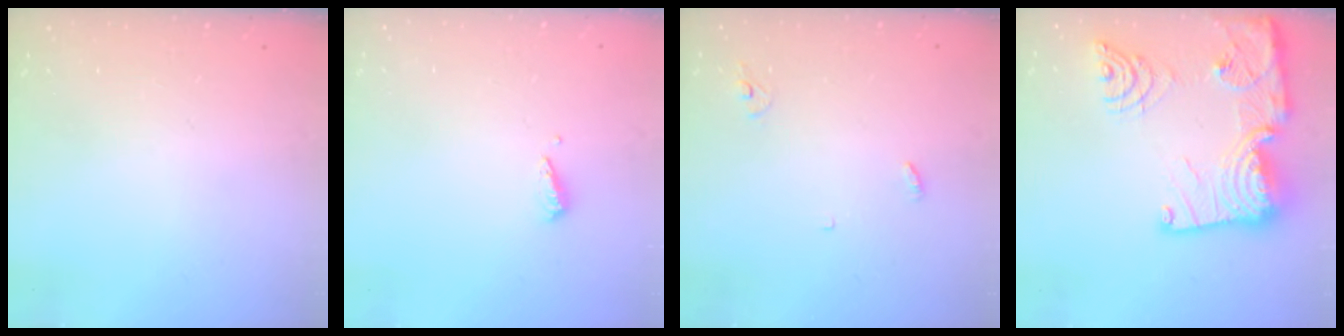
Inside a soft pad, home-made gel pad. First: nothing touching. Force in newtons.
{"total": 2.9, "press": 2.9, "slide": 0.4}
{"total": 3.2, "press": 3.2, "slide": 0.2}
{"total": 25.2, "press": 25.1, "slide": 2.6}